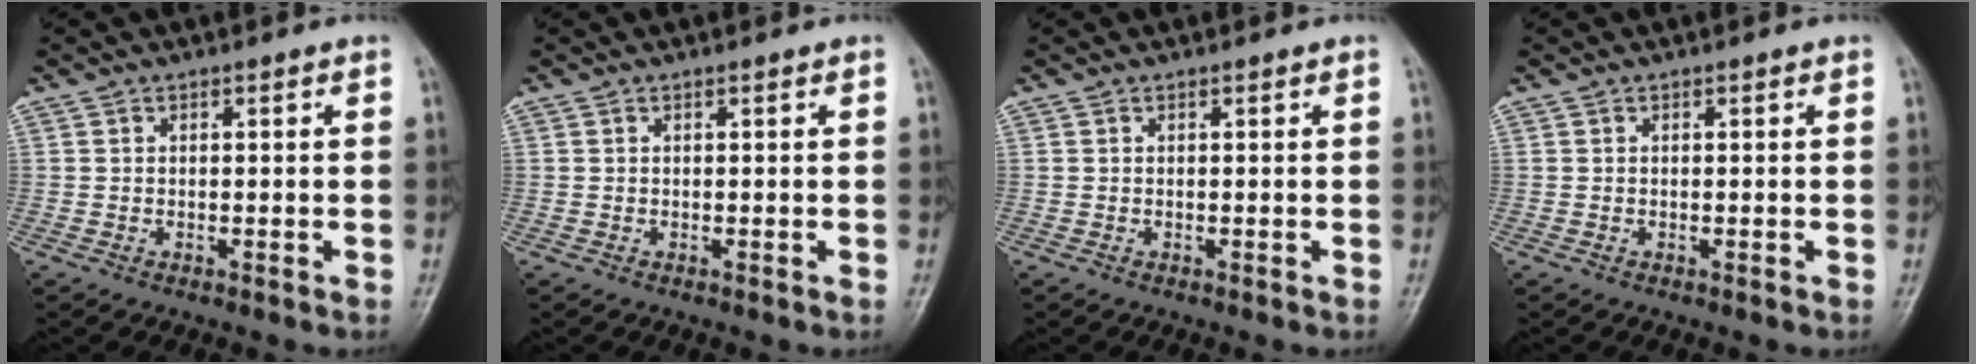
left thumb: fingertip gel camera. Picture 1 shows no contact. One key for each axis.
{"total": 0.0}
{"total": 0.0}
{"total": 0.0}